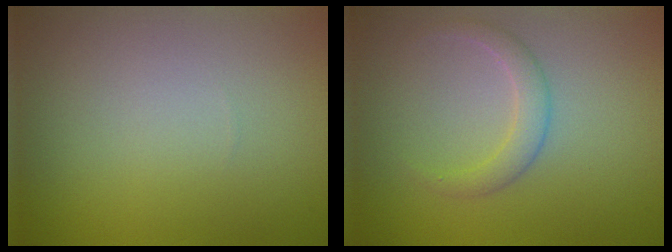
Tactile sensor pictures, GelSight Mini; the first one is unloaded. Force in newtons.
{"total": 1.8, "press": 1.8, "slide": 0.2}